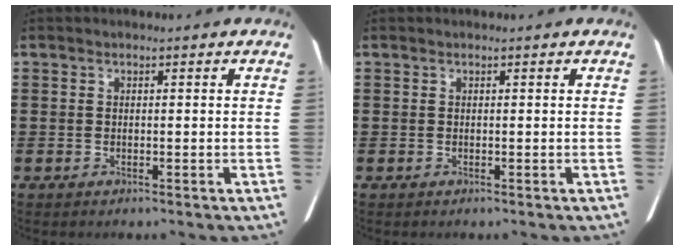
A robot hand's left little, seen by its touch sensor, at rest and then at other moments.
{"total": 0.0}